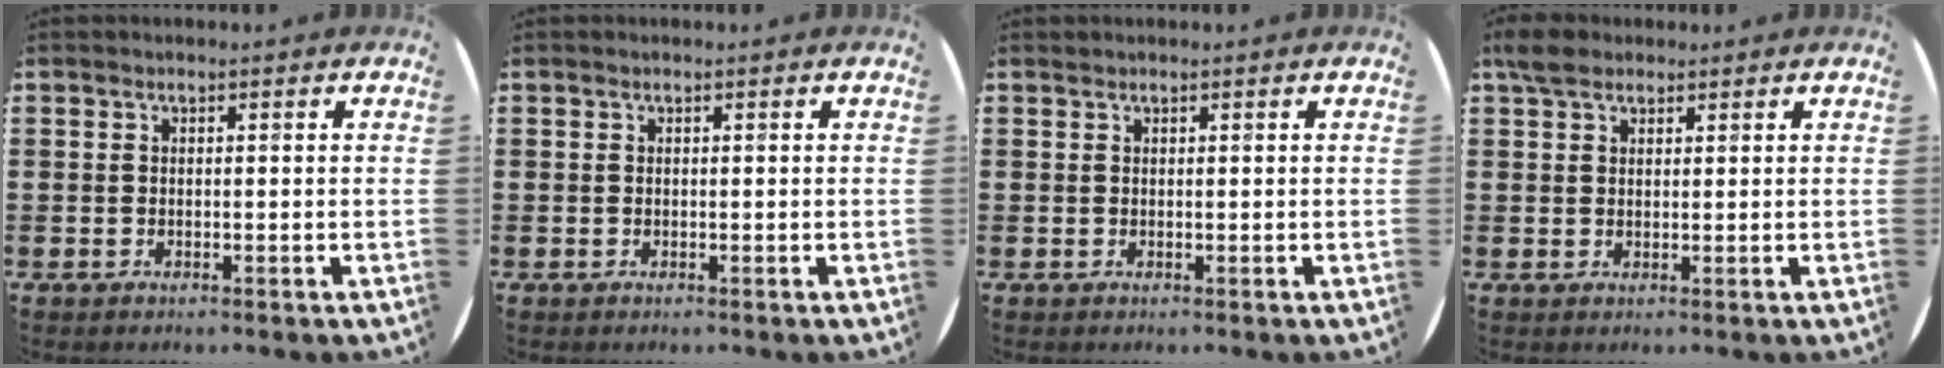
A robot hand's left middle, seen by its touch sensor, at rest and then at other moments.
{"total": 0.0}
{"total": 0.0}
{"total": 2.9, "force": [2.4, 1.4, 0.8], "torque": [-0.005, 0.002, 0.042]}